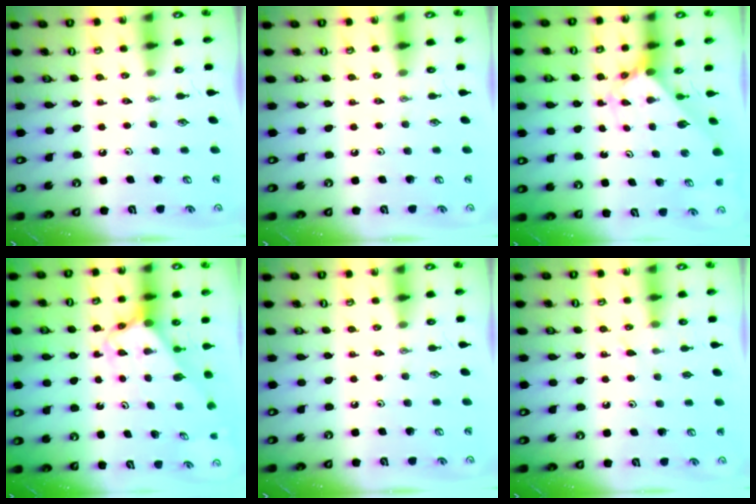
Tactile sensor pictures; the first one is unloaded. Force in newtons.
{"total": 0.0}
{"total": 2.5, "press": 2.5, "slide": 0.2}
{"total": 3.9, "press": 3.9, "slide": 0.4}
{"total": 0.0}
{"total": 6.1, "press": 6.1, "slide": 0.5}